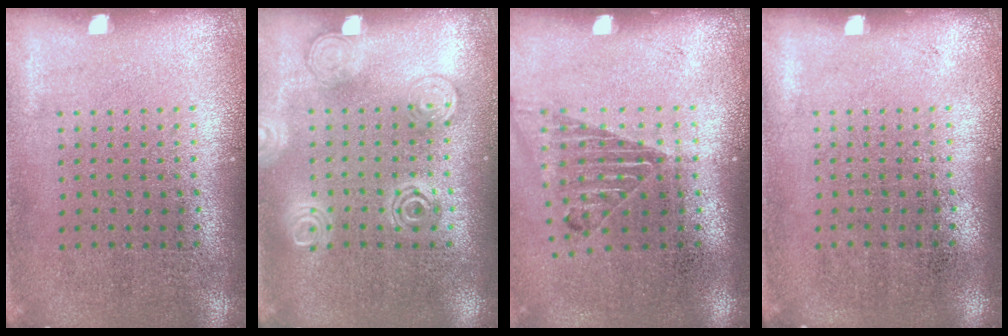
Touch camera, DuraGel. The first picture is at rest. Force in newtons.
{"total": 2.6, "press": 2.5, "slide": 0.3}
{"total": 1.2, "press": 1.1, "slide": 0.3}
{"total": 0.0}